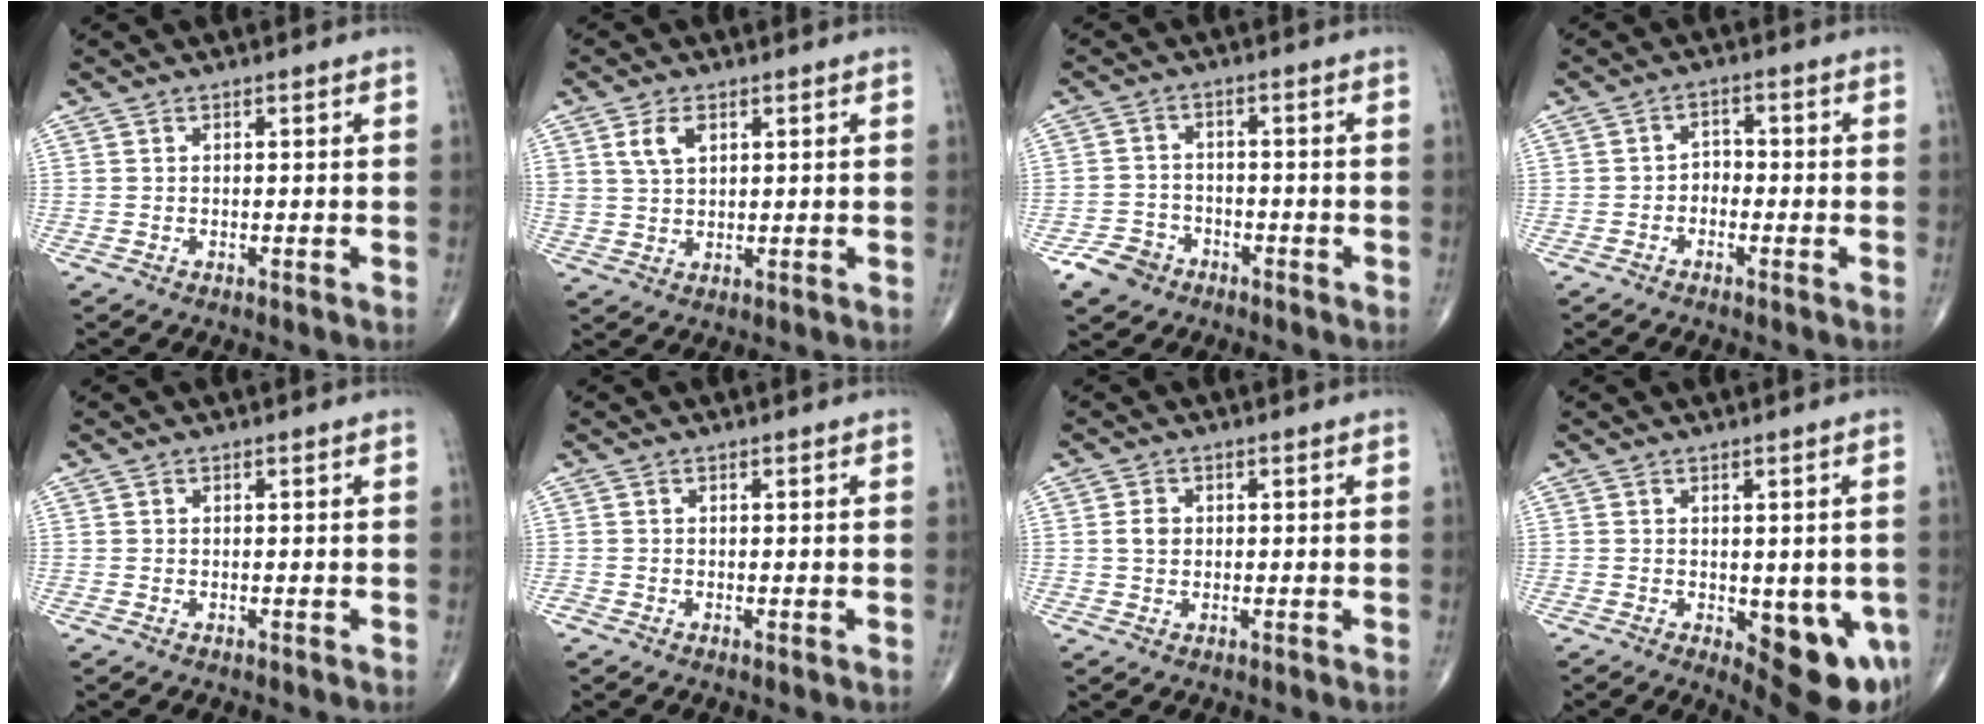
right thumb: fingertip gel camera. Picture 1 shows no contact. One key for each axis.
{"total": 4.7, "fx": 2.0, "fy": 2.8, "fz": 3.2, "tx": -0.055, "ty": -0.006, "tz": 0.042}
{"total": 5.5, "fx": -3.5, "fy": 4.0, "fz": 1.2, "tx": -0.007, "ty": 0.020, "tz": -0.063}
{"total": 2.5, "fx": -1.2, "fy": 1.9, "fz": 1.1, "tx": 0.002, "ty": 0.014, "tz": -0.030}
{"total": 0.0}
{"total": 0.7, "fx": -0.3, "fy": 0.4, "fz": 0.4, "tx": -0.007, "ty": -0.003, "tz": -0.009}
{"total": 2.6, "fx": 0.2, "fy": 2.0, "fz": 1.5, "tx": -0.021, "ty": 0.005, "tz": 0.004}
{"total": 12.2, "fx": -3.6, "fy": 5.4, "fz": 10.4, "tx": -0.102, "ty": -0.011, "tz": -0.031}